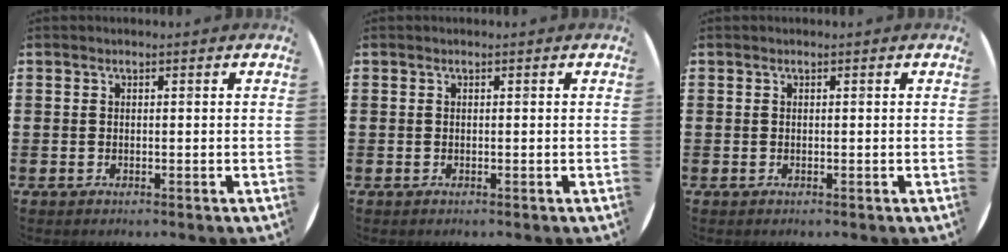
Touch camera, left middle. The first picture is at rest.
{"total": 0.0}
{"total": 0.0}